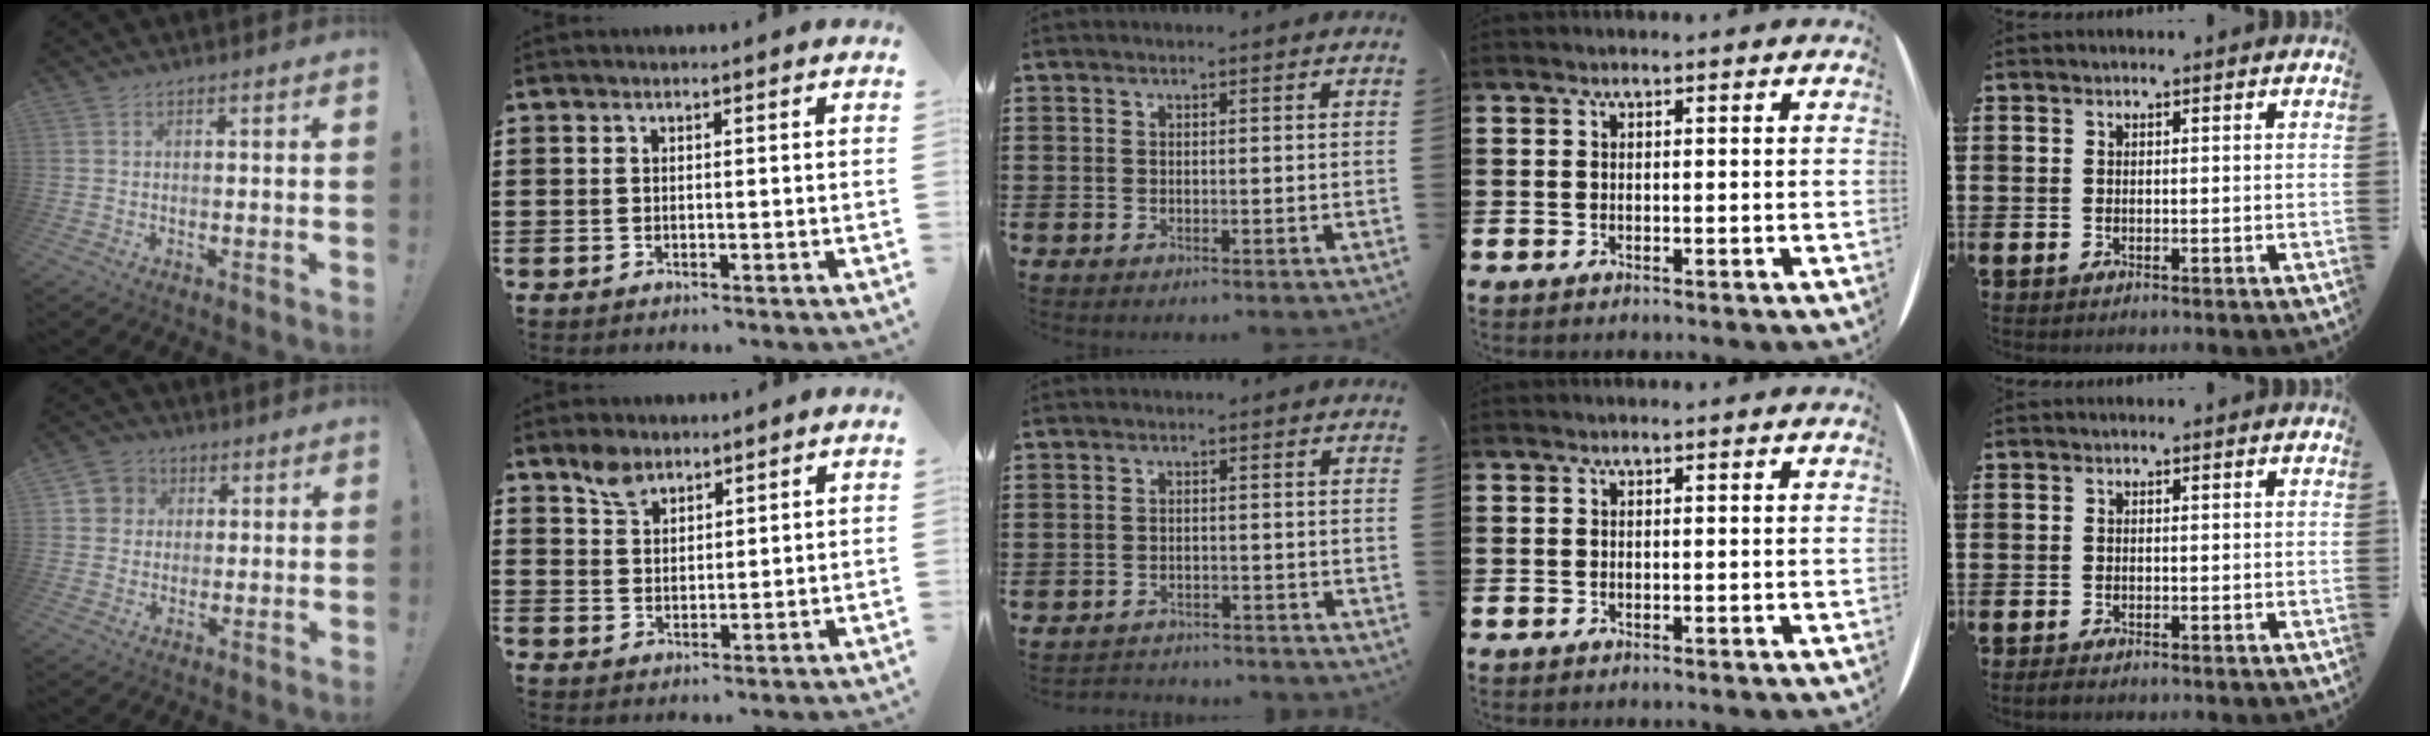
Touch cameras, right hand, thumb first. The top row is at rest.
{"thumb": {"total": 6.1, "force": [1.1, 5.8, 1.2], "torque": [-0.013, 0.000, 0.022]}, "index": {"total": 3.9, "force": [3.0, 2.1, 1.3], "torque": [-0.028, 0.001, 0.056]}, "middle": {"total": 2.1, "force": [-2.1, 0.2, 0.0], "torque": [-0.008, -0.001, -0.044]}, "little": {"total": 0.6, "force": [-0.4, 0.2, 0.4], "torque": [-0.009, 0.000, -0.009]}}